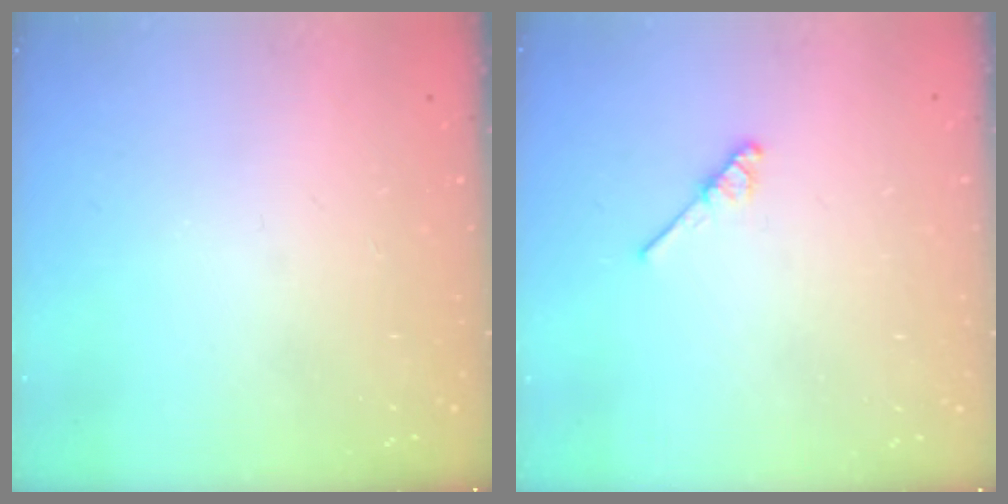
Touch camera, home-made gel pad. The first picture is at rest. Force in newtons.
{"total": 3.7, "press": 3.7, "slide": 0.4}